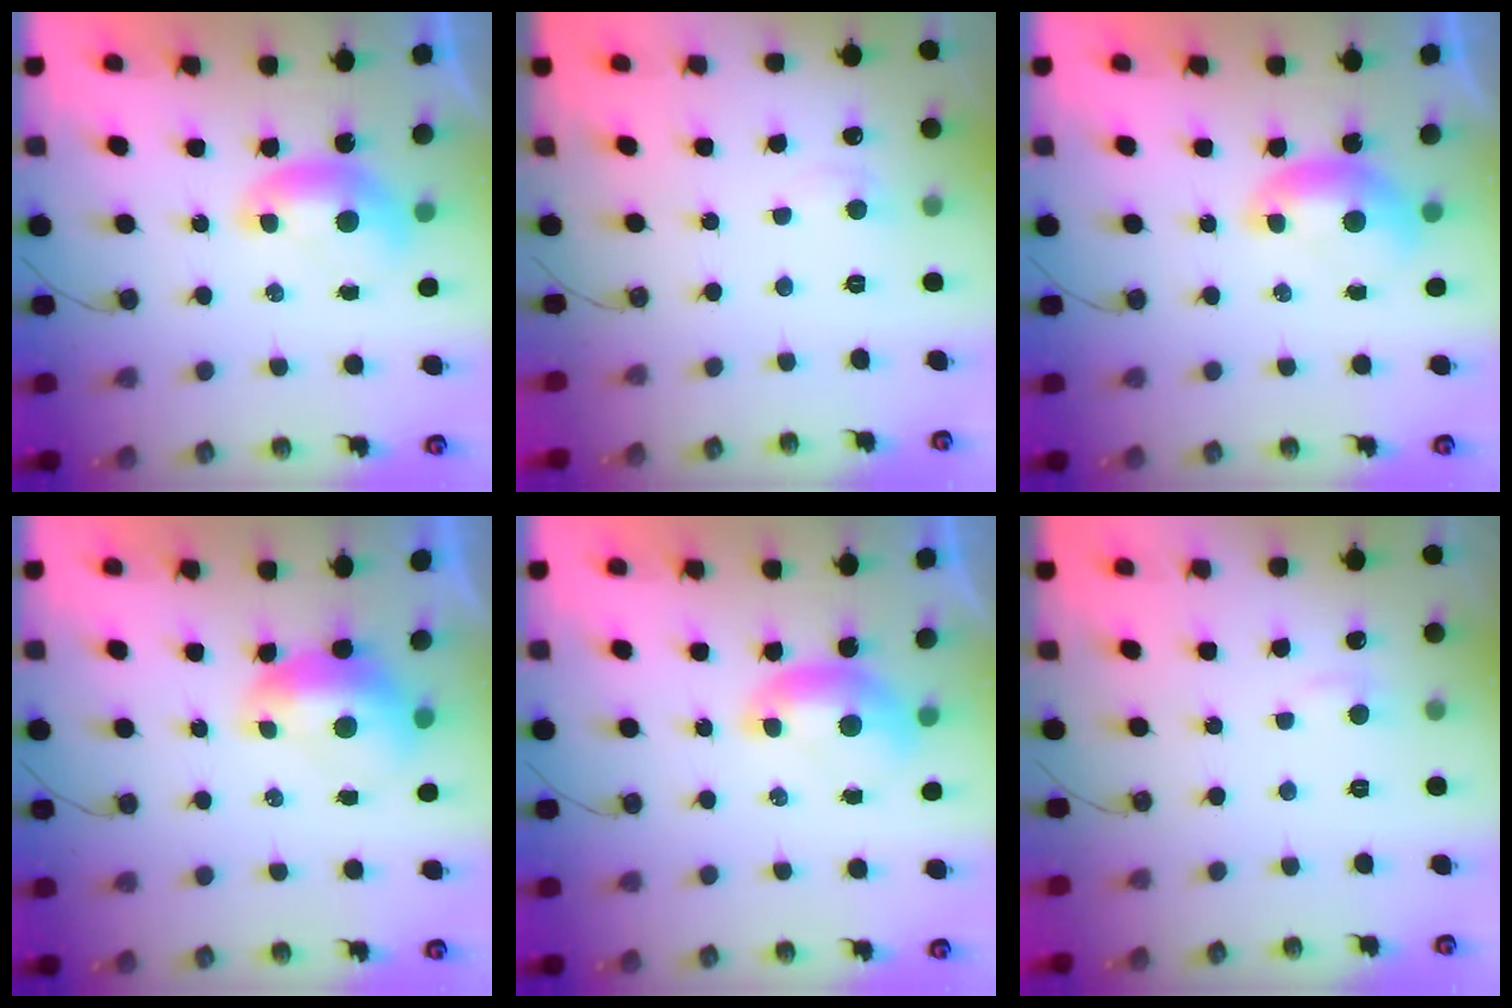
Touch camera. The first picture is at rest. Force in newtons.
{"total": 0.6, "press": 0.2, "slide": 0.6}
{"total": 0.0}
{"total": 1.6, "press": 1.4, "slide": 0.7}
{"total": 0.0}
{"total": 1.6, "press": 1.5, "slide": 0.6}